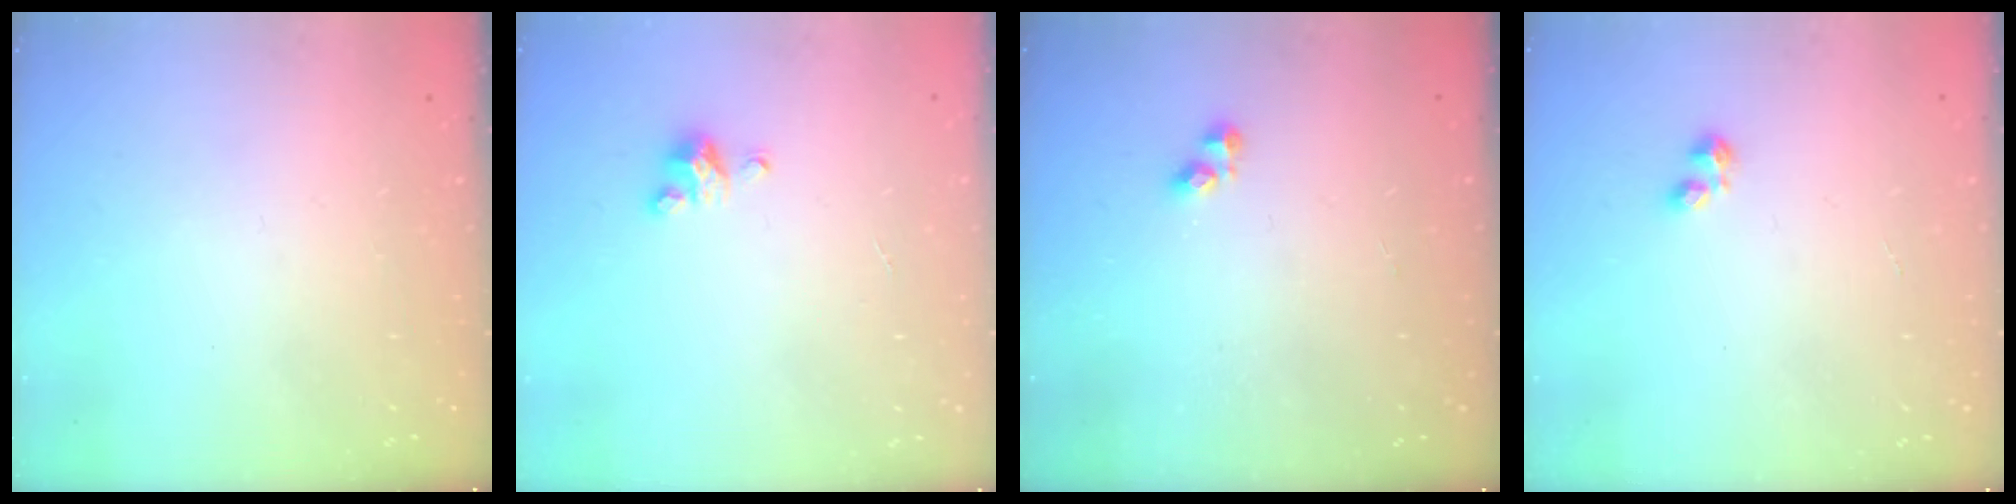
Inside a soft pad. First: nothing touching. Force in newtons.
{"total": 3.0, "press": 3.0, "slide": 0.3}
{"total": 2.8, "press": 2.7, "slide": 0.5}
{"total": 1.8, "press": 1.7, "slide": 0.5}